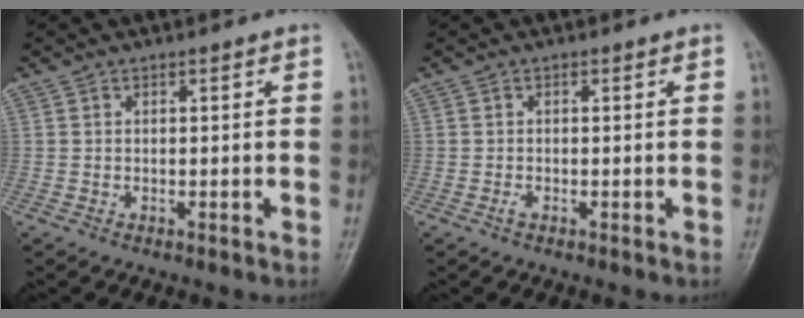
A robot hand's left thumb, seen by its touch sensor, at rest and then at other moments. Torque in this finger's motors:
{"motor_torque": [-0.18, -0.17, 0.07, -0.03, 0.00]}